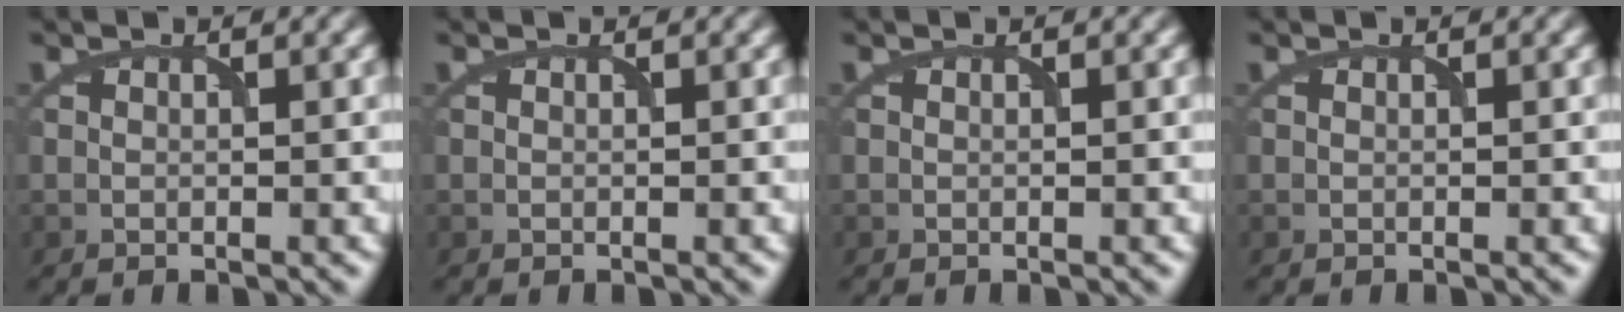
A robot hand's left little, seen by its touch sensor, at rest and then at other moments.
{"total": 0.0}
{"total": 0.0}
{"total": 0.0}